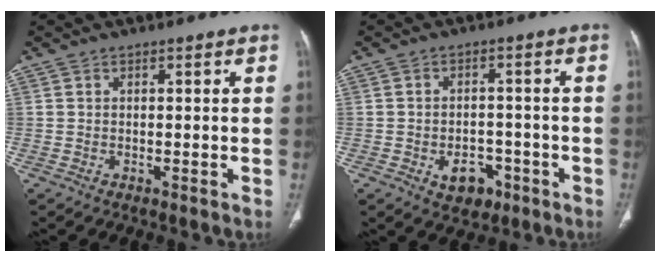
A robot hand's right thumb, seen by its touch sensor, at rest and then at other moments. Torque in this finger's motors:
{"motor_torque": [-0.17, 0.22, -0.09, 0.04, 0.07]}